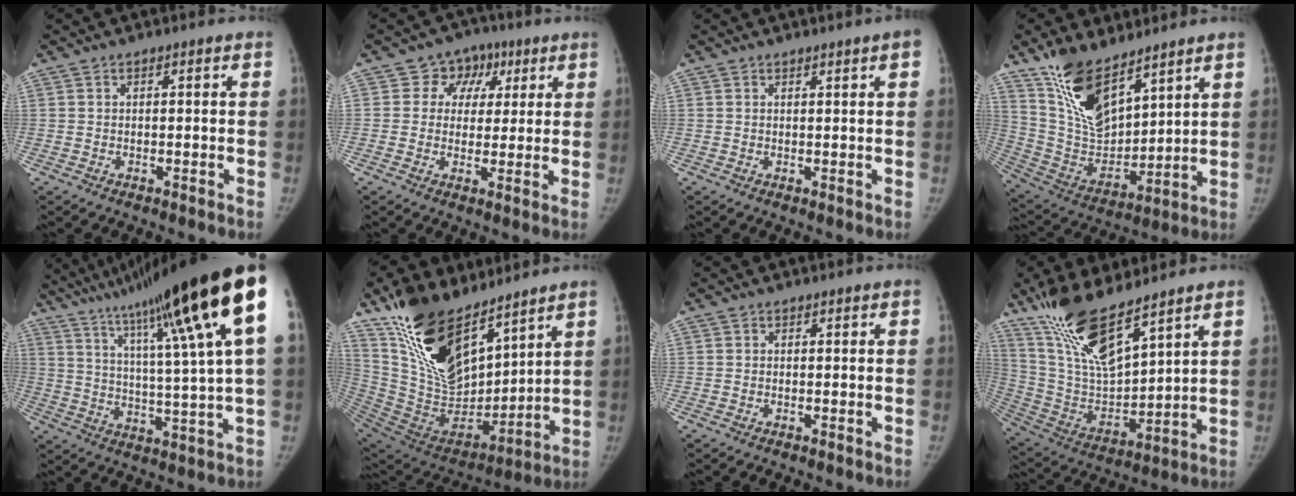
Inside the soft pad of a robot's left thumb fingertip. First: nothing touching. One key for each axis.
{"total": 7.3, "fx": 2.8, "fy": 6.4, "fz": 2.3, "tx": 0.009, "ty": 0.001, "tz": 0.036}
{"total": 2.4, "fx": 1.3, "fy": 0.0, "fz": 2.0, "tx": -0.029, "ty": 0.000, "tz": 0.018}
{"total": 16.5, "fx": 11.5, "fy": 7.1, "fz": 9.5, "tx": -0.133, "ty": -0.066, "tz": 0.233}
{"total": 25.9, "fx": 14.7, "fy": 0.9, "fz": 21.3, "tx": -0.329, "ty": -0.044, "tz": 0.224}
{"total": 25.0, "fx": 16.8, "fy": 11.4, "fz": 14.6, "tx": -0.231, "ty": -0.072, "tz": 0.315}
{"total": 0.0}
{"total": 17.5, "fx": 12.6, "fy": 4.8, "fz": 11.2, "tx": -0.197, "ty": -0.063, "tz": 0.256}